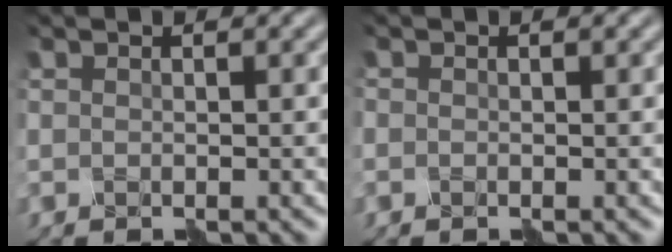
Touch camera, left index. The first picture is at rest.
{"total": 0.5, "force": [-0.4, 0.4, 0.2], "torque": [0.001, 0.000, 0.000]}